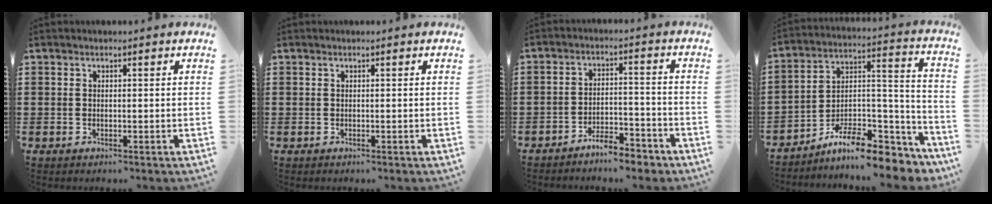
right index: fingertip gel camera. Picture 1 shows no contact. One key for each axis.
{"total": 0.0}
{"total": 5.0, "fx": -4.8, "fy": 0.7, "fz": 1.4, "tx": -0.023, "ty": 0.010, "tz": -0.094}
{"total": 9.5, "fx": -7.9, "fy": 2.8, "fz": 4.5, "tx": -0.071, "ty": 0.019, "tz": -0.147}